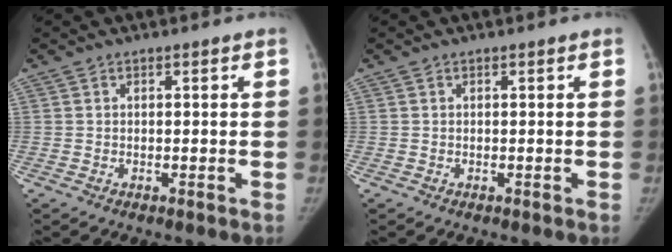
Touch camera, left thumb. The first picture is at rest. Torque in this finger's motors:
{"motor_torque": [0.07, -0.01, -0.17, 0.14, 0.01]}